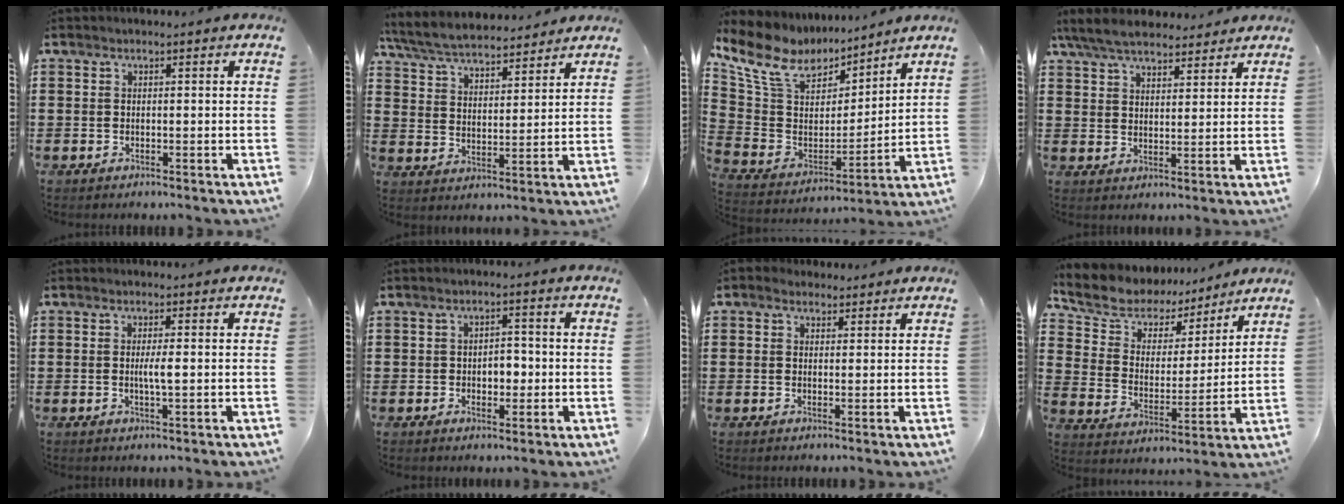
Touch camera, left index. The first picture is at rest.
{"total": 6.0, "force": [5.8, 0.9, 1.5], "torque": [-0.055, -0.027, 0.102]}
{"total": 11.4, "force": [8.8, 5.7, 4.4], "torque": [-0.133, -0.038, 0.163]}
{"total": 6.2, "force": [5.6, 1.8, 2.0], "torque": [-0.059, -0.011, 0.104]}
{"total": 2.5, "force": [0.0, 0.2, 2.4], "torque": [-0.047, -0.004, -0.002]}
{"total": 3.1, "force": [-0.5, 1.8, 2.5], "torque": [-0.044, 0.001, -0.015]}
{"total": 1.9, "force": [1.5, 1.2, 0.2], "torque": [-0.009, 0.008, 0.029]}
{"total": 7.0, "force": [6.1, 3.5, 0.4], "torque": [-0.056, -0.040, 0.107]}